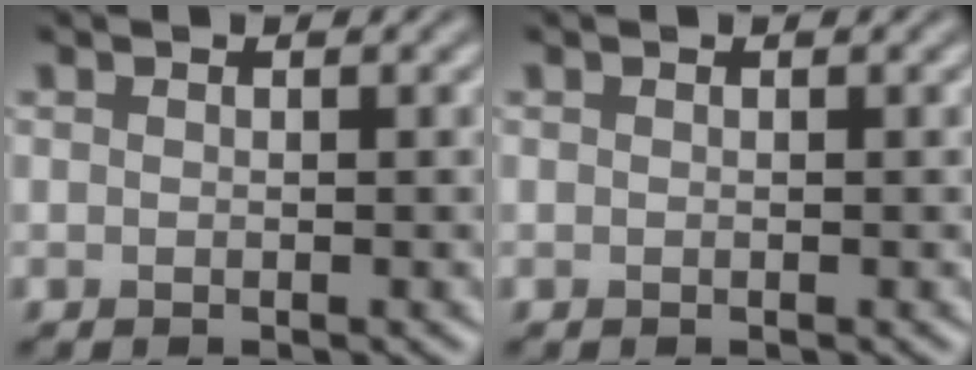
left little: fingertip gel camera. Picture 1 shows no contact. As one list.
[{"total": 0.0}]